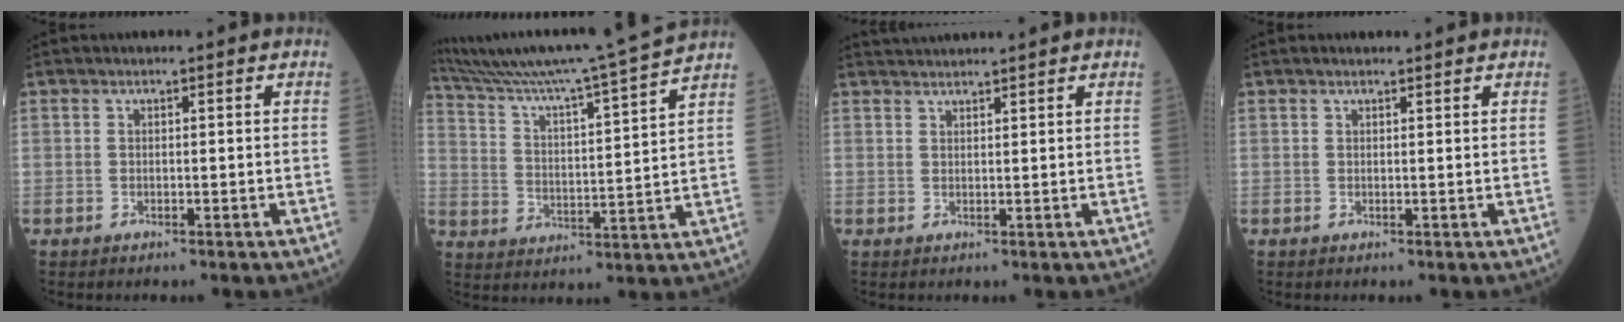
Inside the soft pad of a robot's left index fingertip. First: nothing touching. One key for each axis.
{"total": 19.2, "fx": 17.0, "fy": -2.6, "fz": 8.5, "tx": -0.154, "ty": -0.029, "tz": 0.255}
{"total": 4.3, "fx": 4.1, "fy": -0.5, "fz": 1.1, "tx": -0.016, "ty": 0.032, "tz": 0.068}
{"total": 1.9, "fx": 1.8, "fy": 0.2, "fz": 0.6, "tx": -0.011, "ty": 0.009, "tz": 0.022}